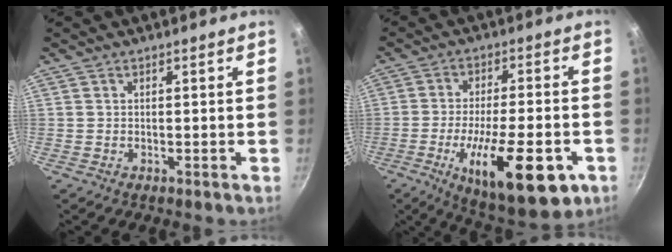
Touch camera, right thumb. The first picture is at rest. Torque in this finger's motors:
{"motor_torque": [-0.16, 0.69, 1.61, -0.35, 0.19]}